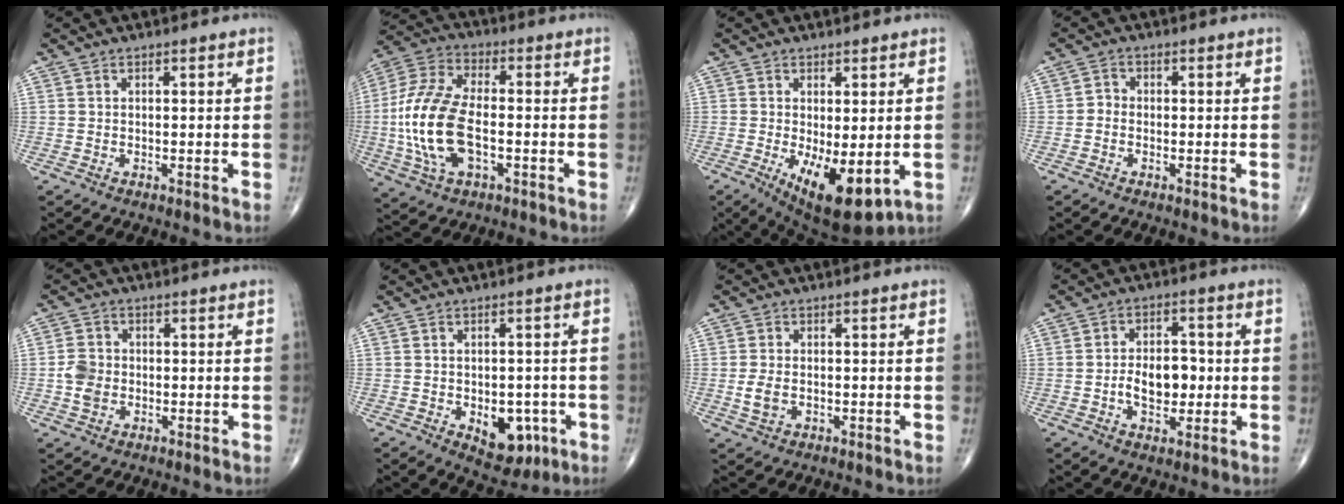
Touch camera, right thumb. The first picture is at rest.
{"total": 17.0, "force": [-2.6, 8.7, 14.3], "torque": [-0.310, 0.015, -0.048]}
{"total": 11.0, "force": [-2.6, 4.4, 9.8], "torque": [-0.146, -0.024, -0.021]}
{"total": 1.6, "force": [-0.5, 1.3, 0.7], "torque": [-0.003, 0.005, -0.016]}
{"total": 4.5, "force": [-0.8, 3.6, 2.5], "torque": [-0.041, 0.006, -0.018]}
{"total": 8.5, "force": [-2.9, 5.3, 6.0], "torque": [-0.046, 0.010, -0.026]}
{"total": 3.3, "force": [-0.5, 2.1, 2.5], "torque": [-0.054, -0.001, -0.006]}
{"total": 8.2, "force": [-1.0, 5.1, 6.4], "torque": [-0.085, 0.012, -0.018]}